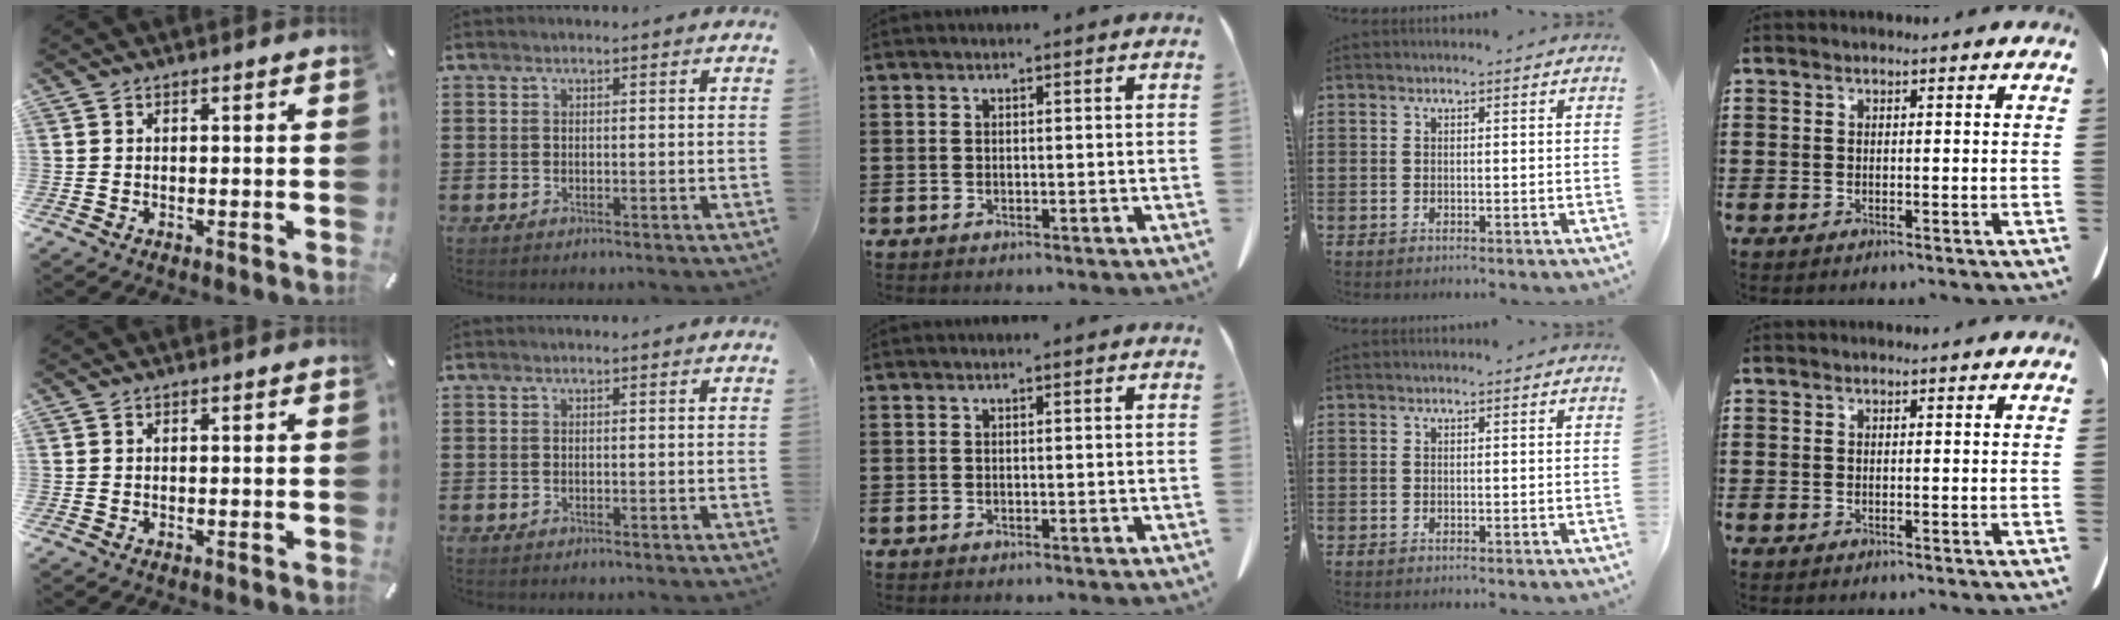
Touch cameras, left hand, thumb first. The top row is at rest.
{}